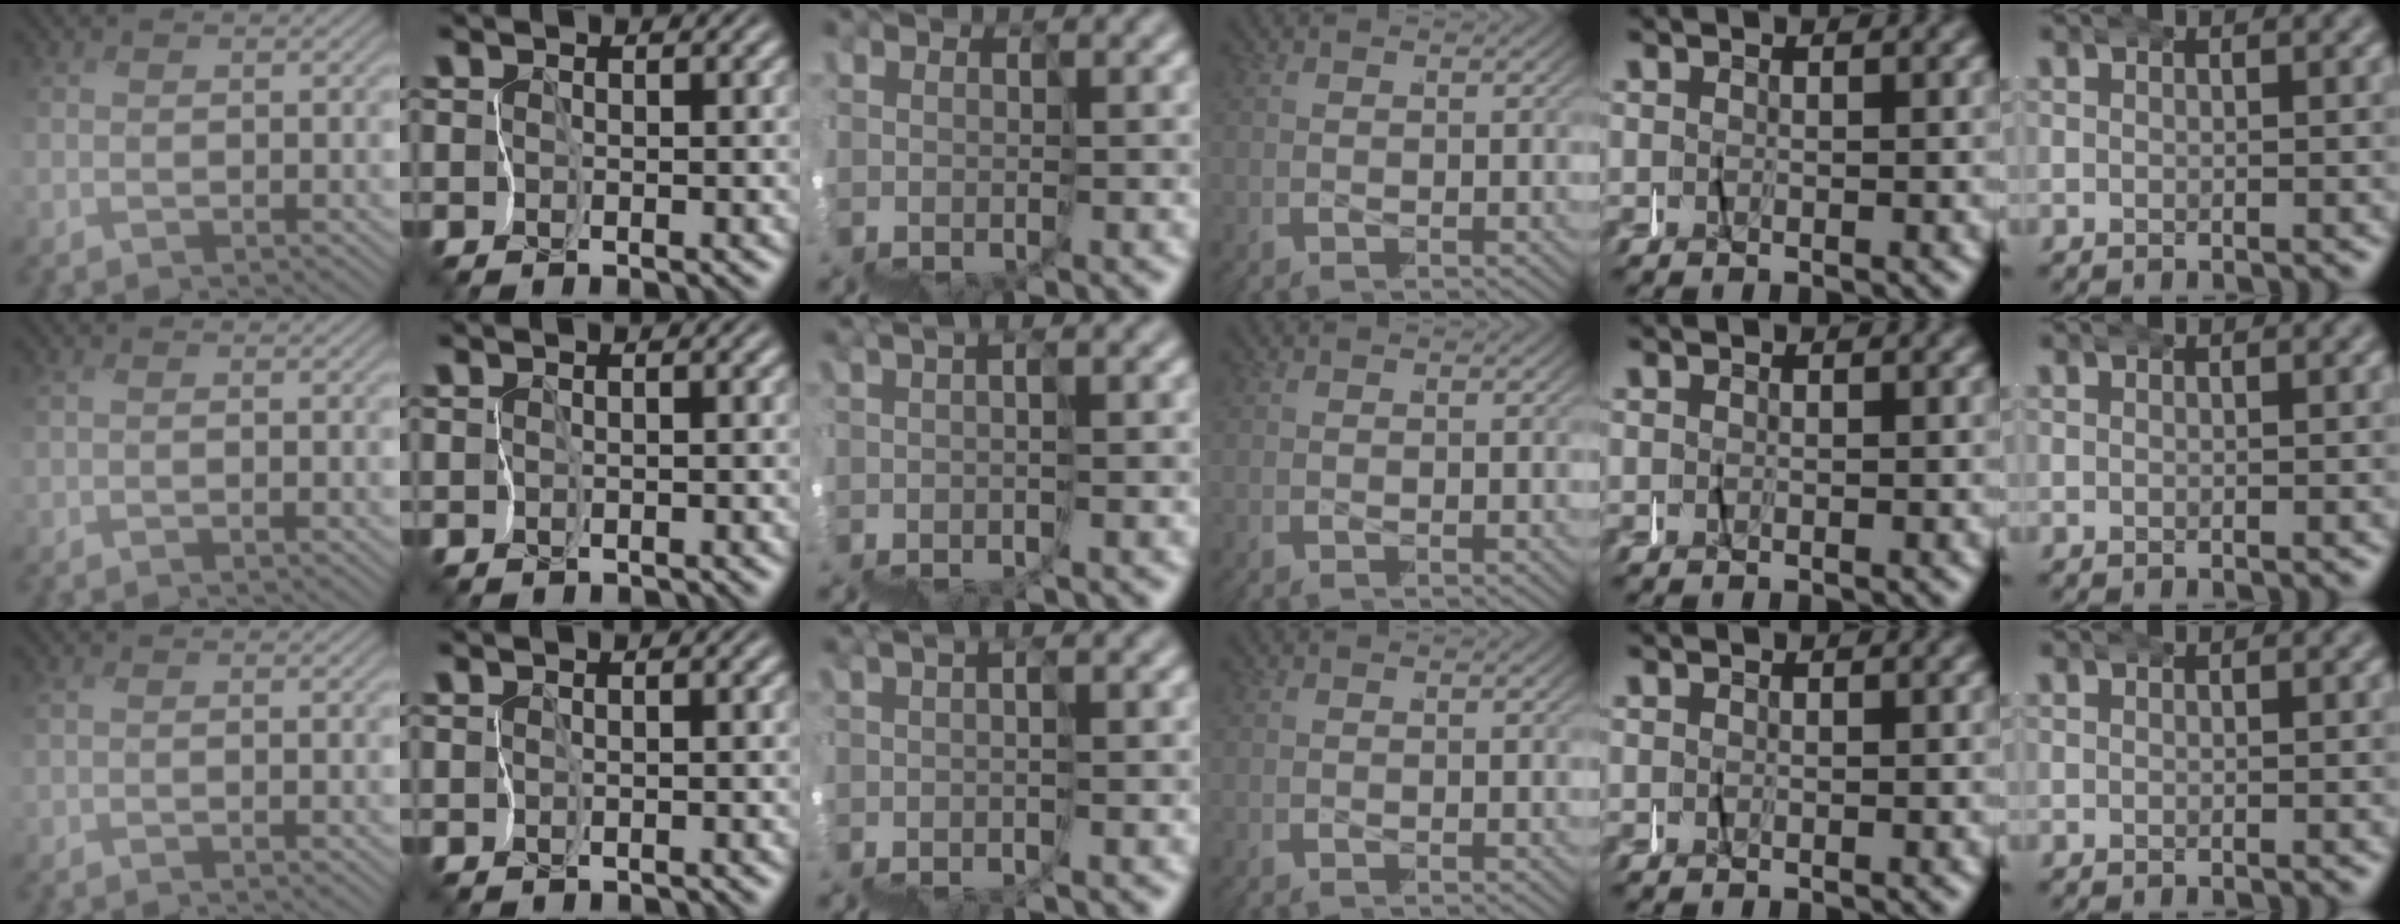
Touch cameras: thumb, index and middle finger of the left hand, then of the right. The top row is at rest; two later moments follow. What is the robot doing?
{"motion": "wrap", "object": "felt sheet"}